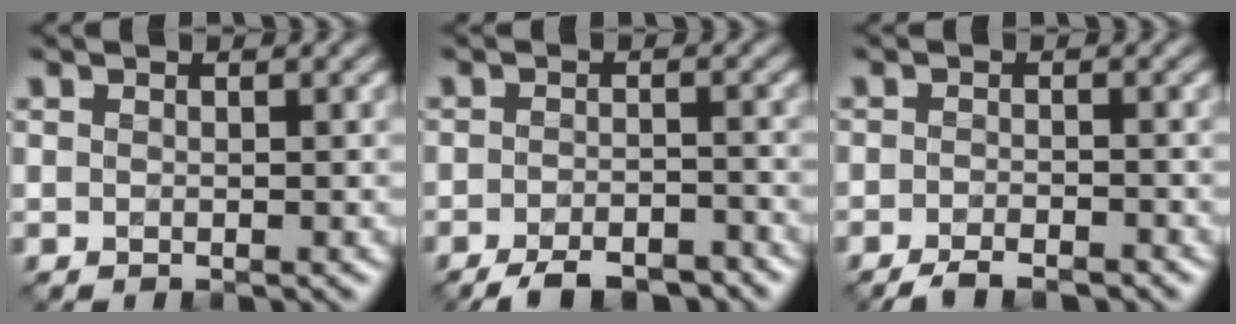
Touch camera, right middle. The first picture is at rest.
{"total": 5.9, "force": [-4.6, 1.8, 3.2], "torque": [-0.049, -0.006, -0.075]}
{"total": 3.4, "force": [-2.7, 0.8, 1.9], "torque": [-0.032, -0.003, -0.047]}